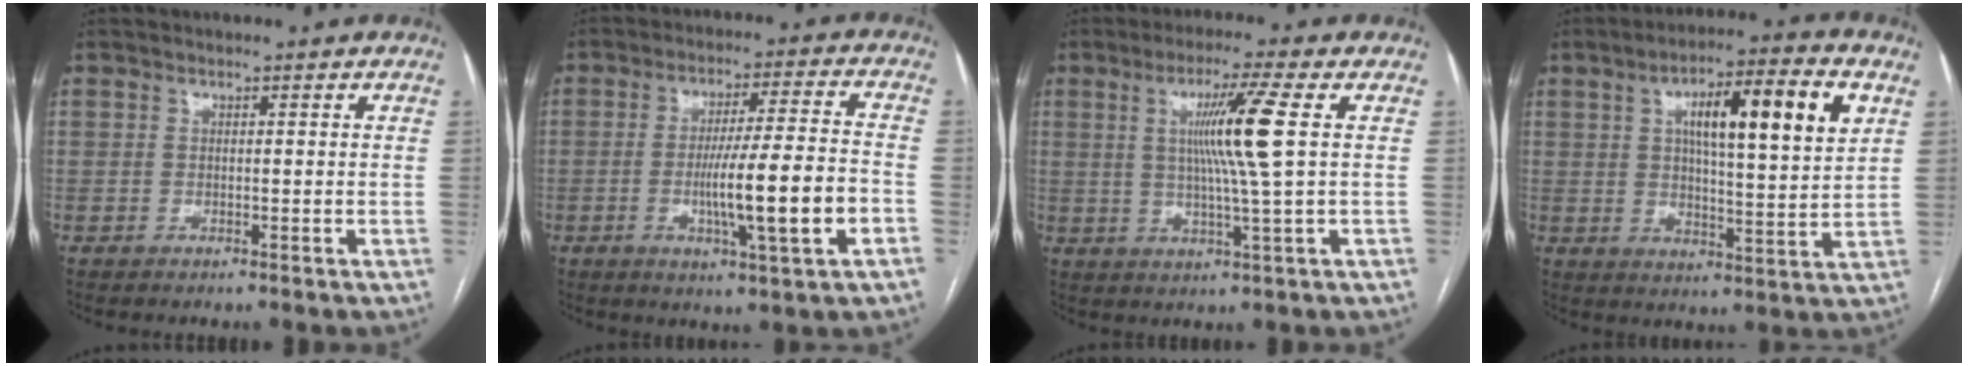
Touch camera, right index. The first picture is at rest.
{"total": 12.3, "force": [-3.2, 0.2, 11.9], "torque": [-0.199, -0.002, -0.053]}
{"total": 9.3, "force": [1.9, -1.6, 9.0], "torque": [-0.163, -0.002, 0.037]}
{"total": 15.2, "force": [5.3, 2.3, 14.0], "torque": [-0.225, 0.015, 0.079]}